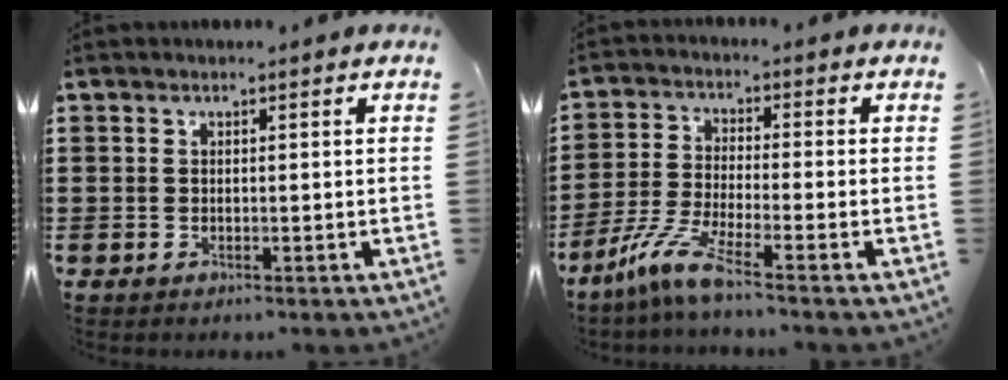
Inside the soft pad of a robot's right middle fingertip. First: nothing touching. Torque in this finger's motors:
{"motor_torque": [1.46, -0.68, 0.40, 0.16]}